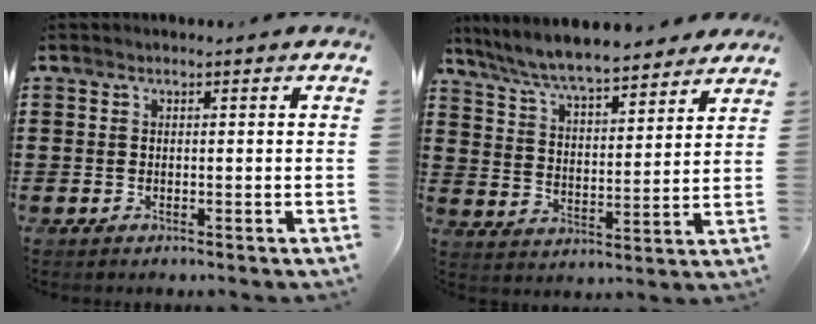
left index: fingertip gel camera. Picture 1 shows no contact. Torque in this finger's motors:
{"motor_torque": [1.03, -1.11, 0.46, 0.21]}